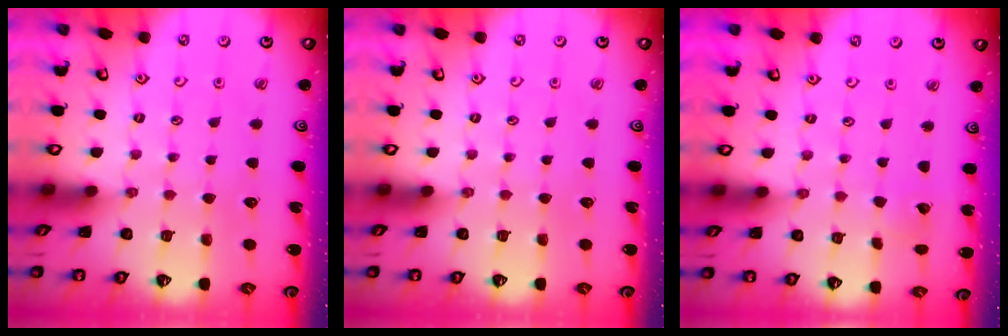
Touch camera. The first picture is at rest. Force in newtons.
{"total": 0.0}
{"total": 2.8, "press": 2.8, "slide": 0.2}